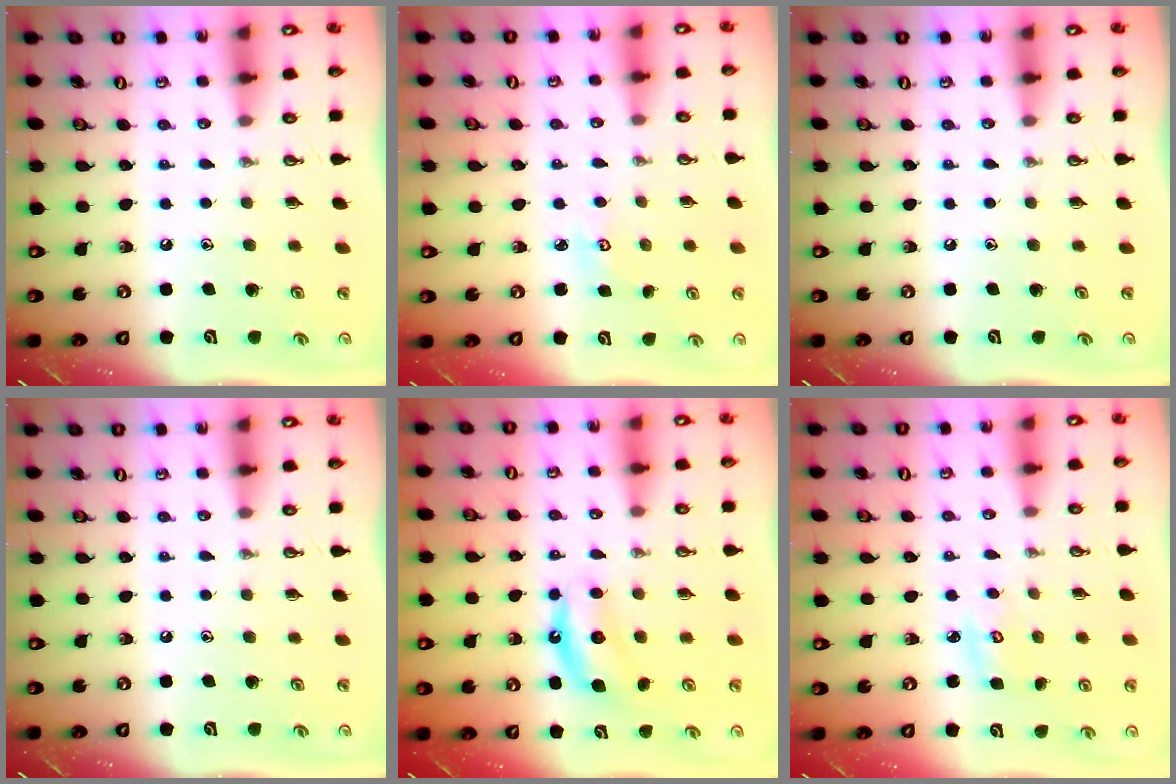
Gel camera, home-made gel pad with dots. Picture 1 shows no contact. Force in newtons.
{"total": 3.1, "press": 3.1, "slide": 0.3}
{"total": 0.0}
{"total": 0.0}
{"total": 5.9, "press": 5.8, "slide": 0.7}
{"total": 2.9, "press": 2.9, "slide": 0.1}